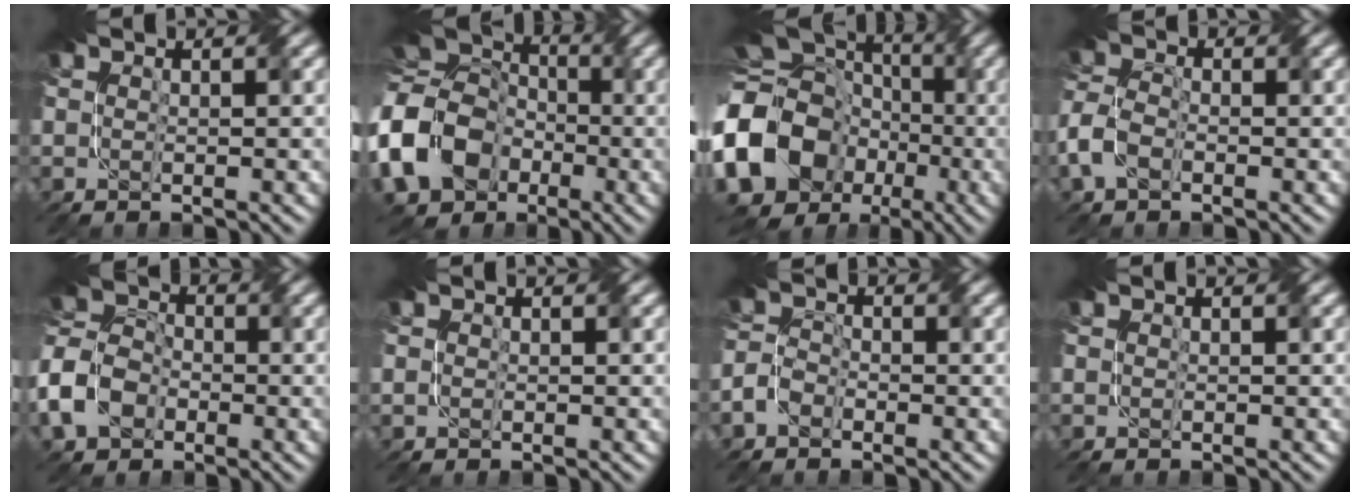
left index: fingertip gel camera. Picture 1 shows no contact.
{"total": 14.6, "force": [-4.0, 11.5, 8.0], "torque": [-0.192, 0.000, -0.098]}
{"total": 16.9, "force": [-5.0, 13.8, 8.4], "torque": [-0.197, 0.002, -0.105]}
{"total": 3.5, "force": [-2.0, 1.9, 2.1], "torque": [-0.055, 0.007, -0.048]}
{"total": 6.2, "force": [-3.1, 4.4, 3.2], "torque": [-0.077, 0.006, -0.077]}
{"total": 0.0}
{"total": 2.0, "force": [-1.7, 0.9, 0.6], "torque": [-0.019, 0.006, -0.037]}
{"total": 0.0}